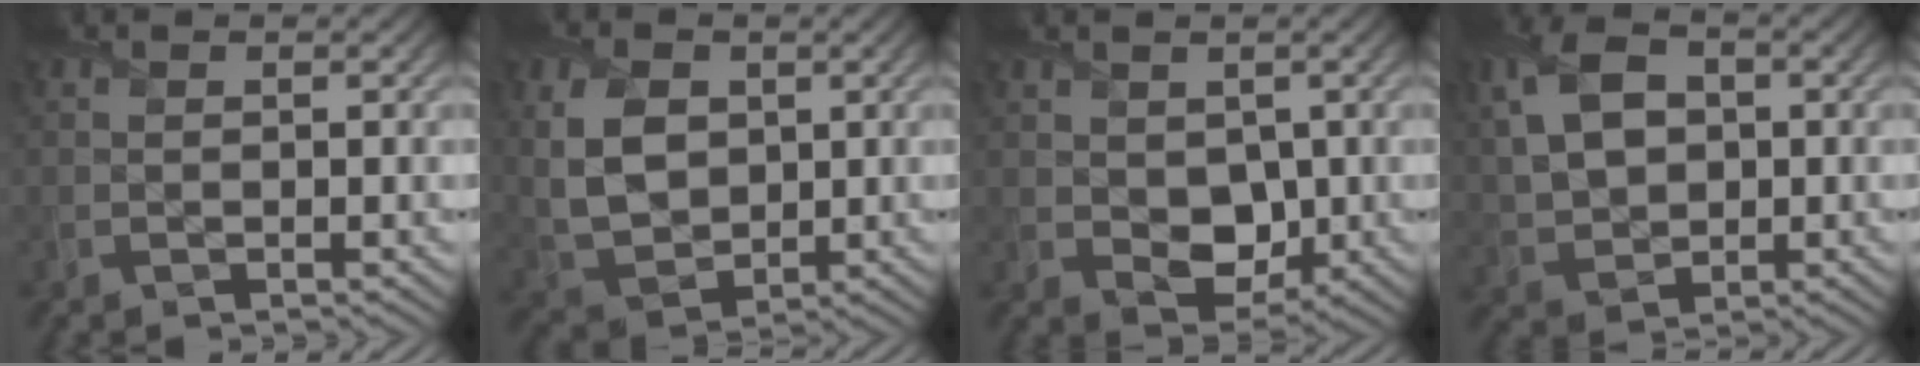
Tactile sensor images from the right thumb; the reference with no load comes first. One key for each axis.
{"total": 9.0, "fx": 2.0, "fy": 6.5, "fz": 5.8, "tx": -0.169, "ty": 0.003, "tz": 0.043}
{"total": 4.8, "fx": 0.5, "fy": 3.6, "fz": 3.2, "tx": -0.075, "ty": -0.016, "tz": 0.016}
{"total": 9.1, "fx": 1.8, "fy": 6.2, "fz": 6.4, "tx": -0.162, "ty": 0.012, "tz": 0.027}